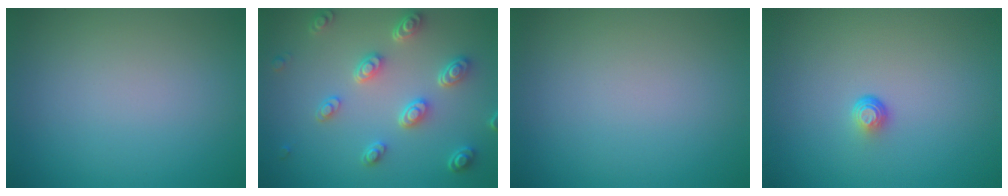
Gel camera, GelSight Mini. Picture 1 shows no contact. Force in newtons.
{"total": 4.7, "press": 3.7, "slide": 2.9}
{"total": 0.0}
{"total": 1.0, "press": 0.6, "slide": 0.8}